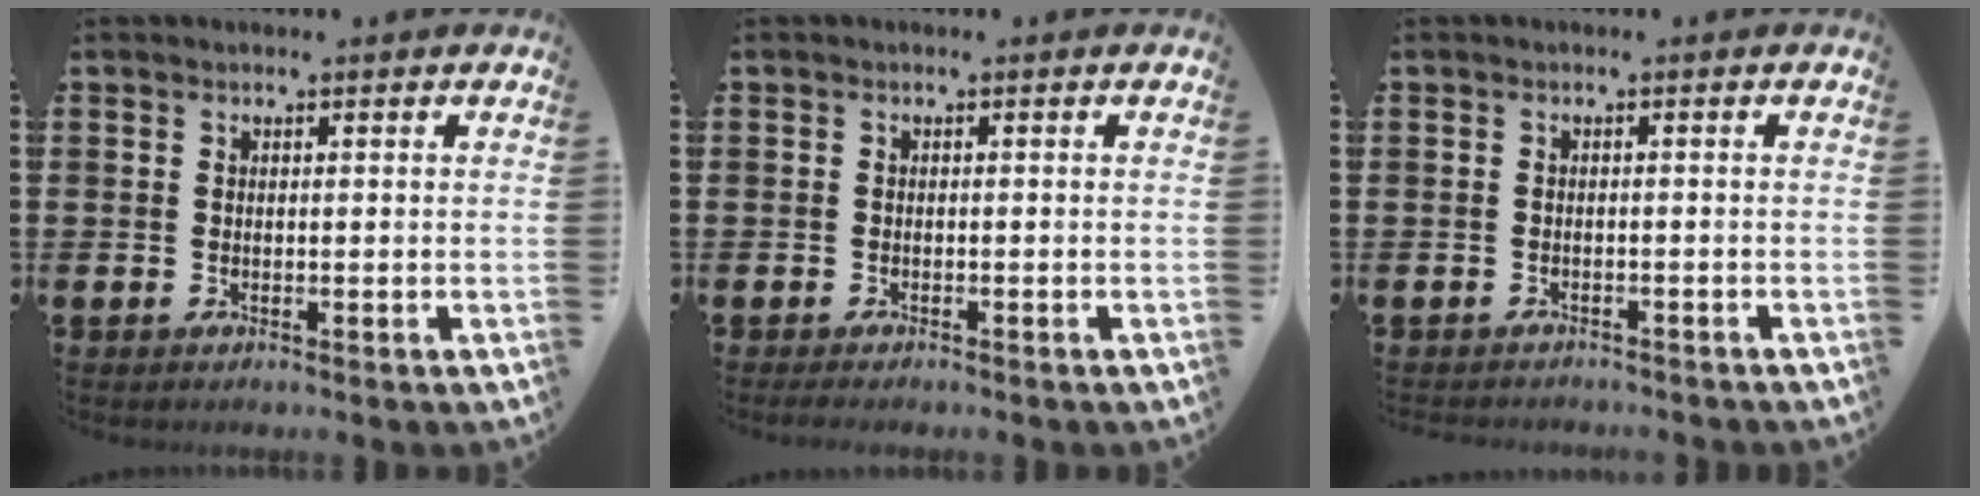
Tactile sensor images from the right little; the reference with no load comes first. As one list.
[{"total": 0.7, "force": [-0.6, 0.1, 0.4], "torque": [-0.008, -0.001, -0.012]}, {"total": 0.9, "force": [-0.9, 0.0, -0.1], "torque": [-0.001, 0.001, -0.019]}]